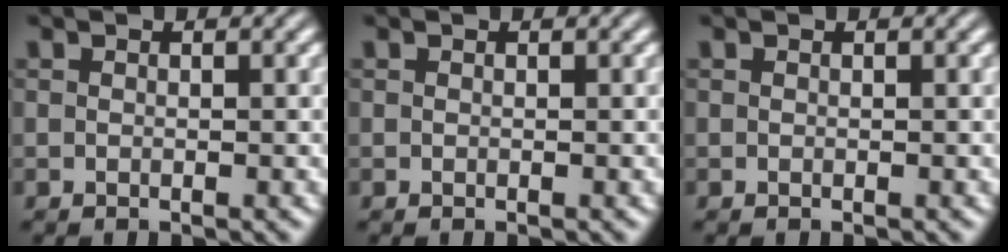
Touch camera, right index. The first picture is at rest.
{"total": 0.0}
{"total": 0.0}